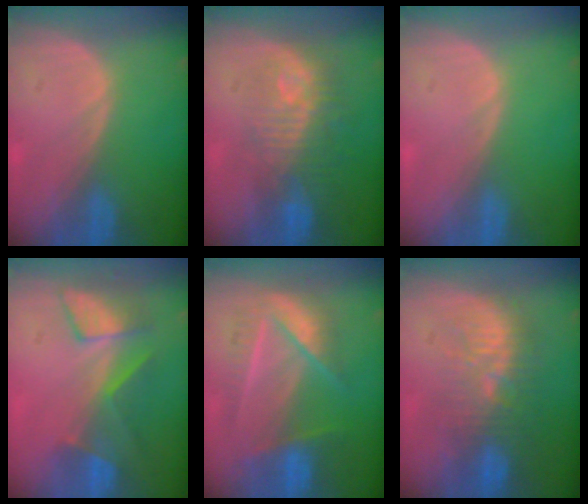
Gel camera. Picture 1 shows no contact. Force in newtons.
{"total": 9.8, "press": 8.9, "slide": 4.1}
{"total": 0.0}
{"total": 8.1, "press": 7.0, "slide": 3.9}
{"total": 7.8, "press": 7.6, "slide": 1.8}
{"total": 9.7, "press": 9.1, "slide": 3.4}